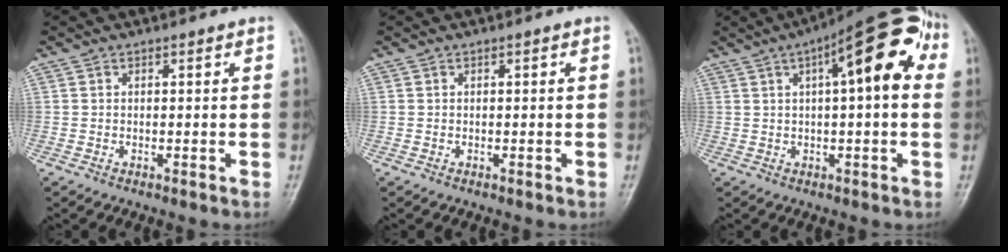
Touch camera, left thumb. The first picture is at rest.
{"total": 0.0}
{"total": 15.5, "force": [4.3, 5.0, 14.1], "torque": [-0.177, 0.033, 0.051]}